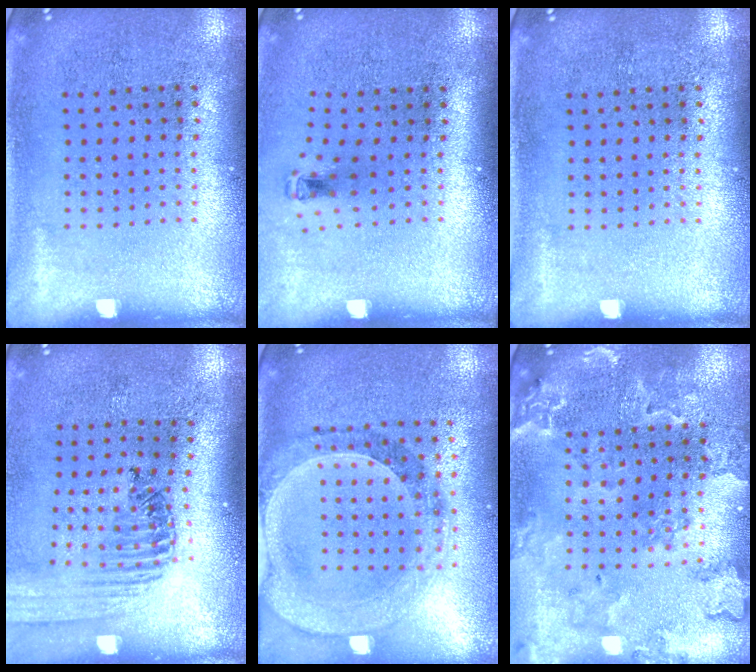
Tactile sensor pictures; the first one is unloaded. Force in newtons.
{"total": 0.6, "press": 0.3, "slide": 0.5}
{"total": 0.0}
{"total": 1.4, "press": 1.4, "slide": 0.1}
{"total": 1.5, "press": 1.4, "slide": 0.3}
{"total": 1.8, "press": 1.8, "slide": 0.2}